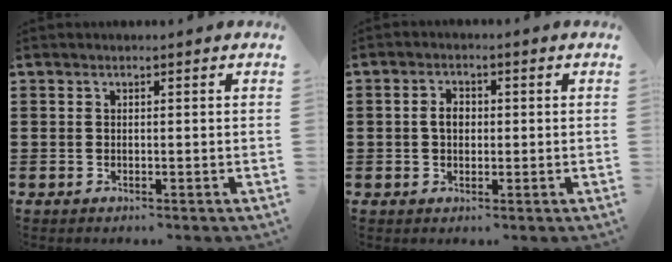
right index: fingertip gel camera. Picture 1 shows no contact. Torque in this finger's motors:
{"motor_torque": [0.76, -0.15, 0.30, 0.04]}